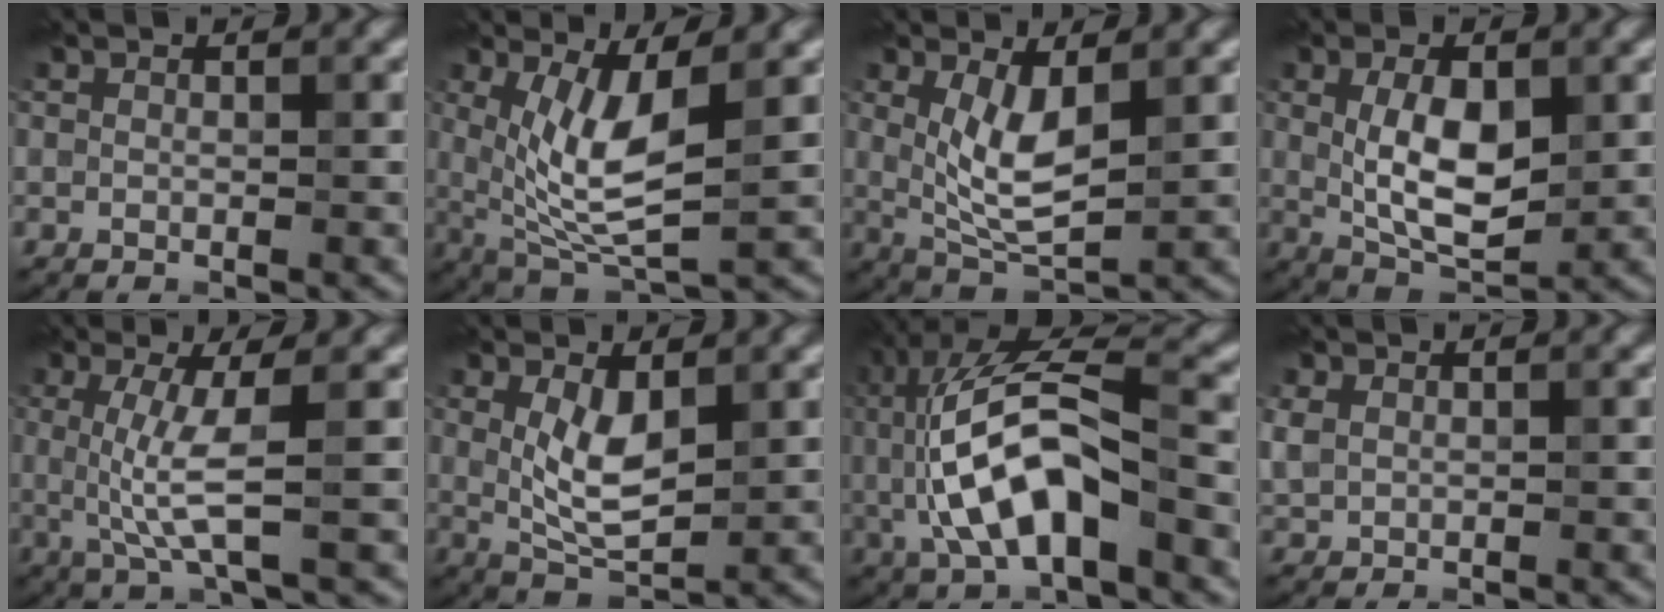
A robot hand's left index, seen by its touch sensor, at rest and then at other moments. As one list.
[{"total": 6.2, "force": [0.9, 1.9, 5.9], "torque": [-0.118, -0.017, 0.025]}, {"total": 4.4, "force": [0.9, 1.5, 4.1], "torque": [-0.081, -0.009, 0.021]}, {"total": 6.2, "force": [0.5, 2.9, 5.5], "torque": [-0.101, -0.003, 0.011]}, {"total": 4.1, "force": [0.1, 0.5, 4.1], "torque": [-0.089, -0.005, 0.003]}, {"total": 3.9, "force": [0.8, 1.5, 3.5], "torque": [-0.074, -0.007, 0.020]}, {"total": 10.1, "force": [-0.6, 4.0, 9.2], "torque": [-0.180, 0.012, -0.017]}, {"total": 1.3, "force": [0.4, 1.1, 0.7], "torque": [-0.017, 0.001, 0.010]}]